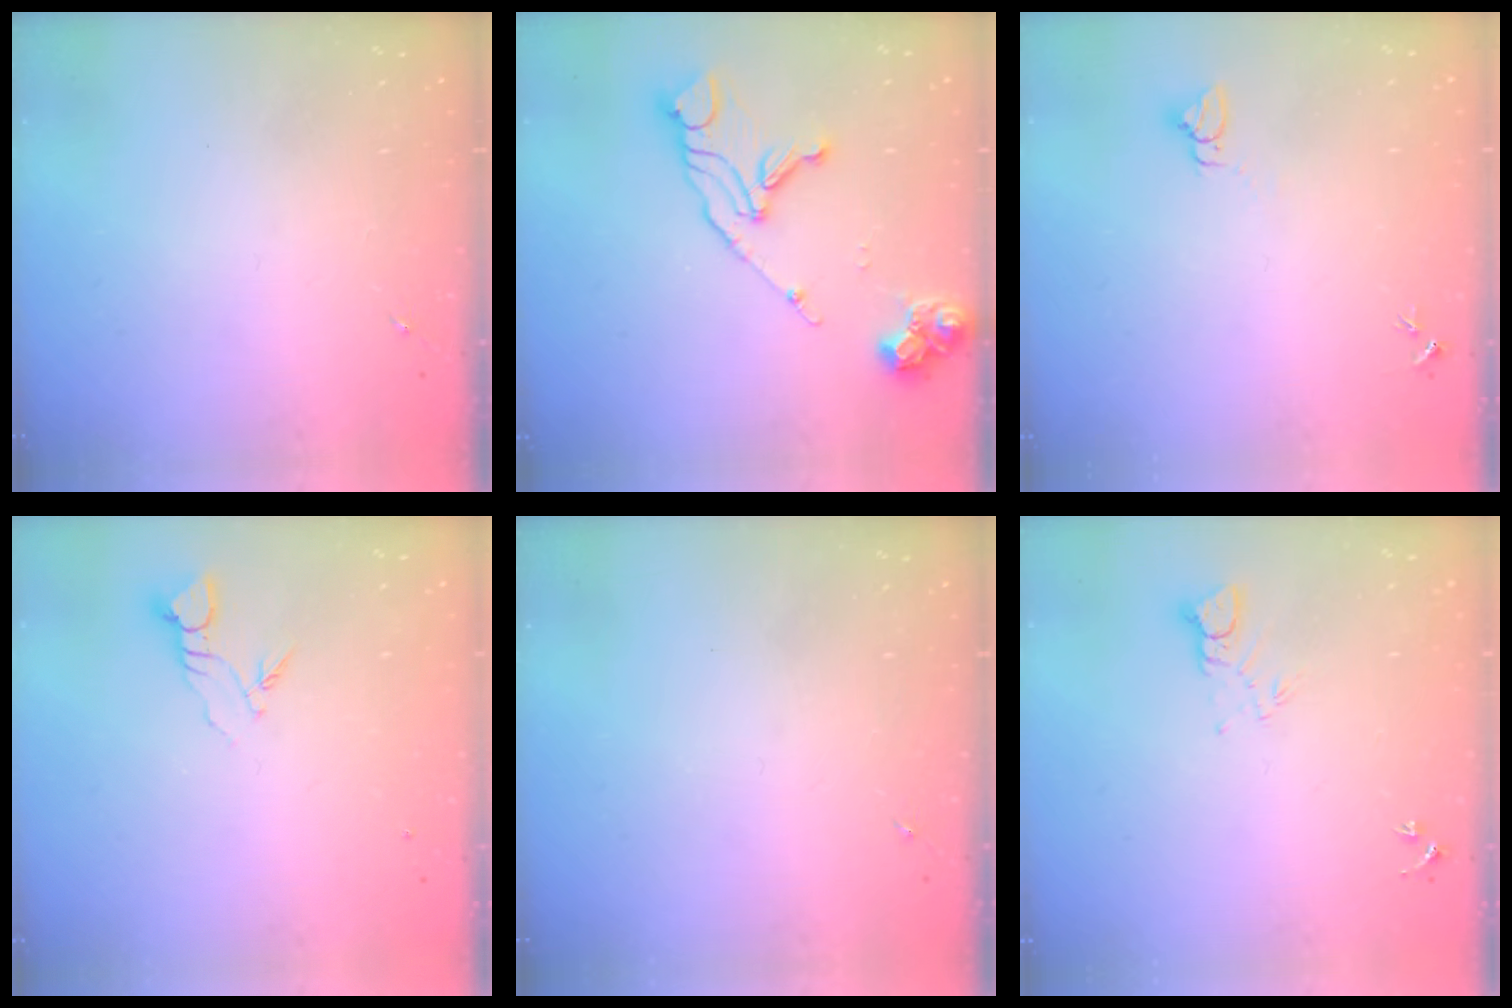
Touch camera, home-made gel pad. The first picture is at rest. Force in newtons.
{"total": 14.7, "press": 14.6, "slide": 1.7}
{"total": 2.7, "press": 2.7, "slide": 0.1}
{"total": 3.7, "press": 3.7, "slide": 0.4}
{"total": 0.0}
{"total": 4.7, "press": 4.7, "slide": 0.3}